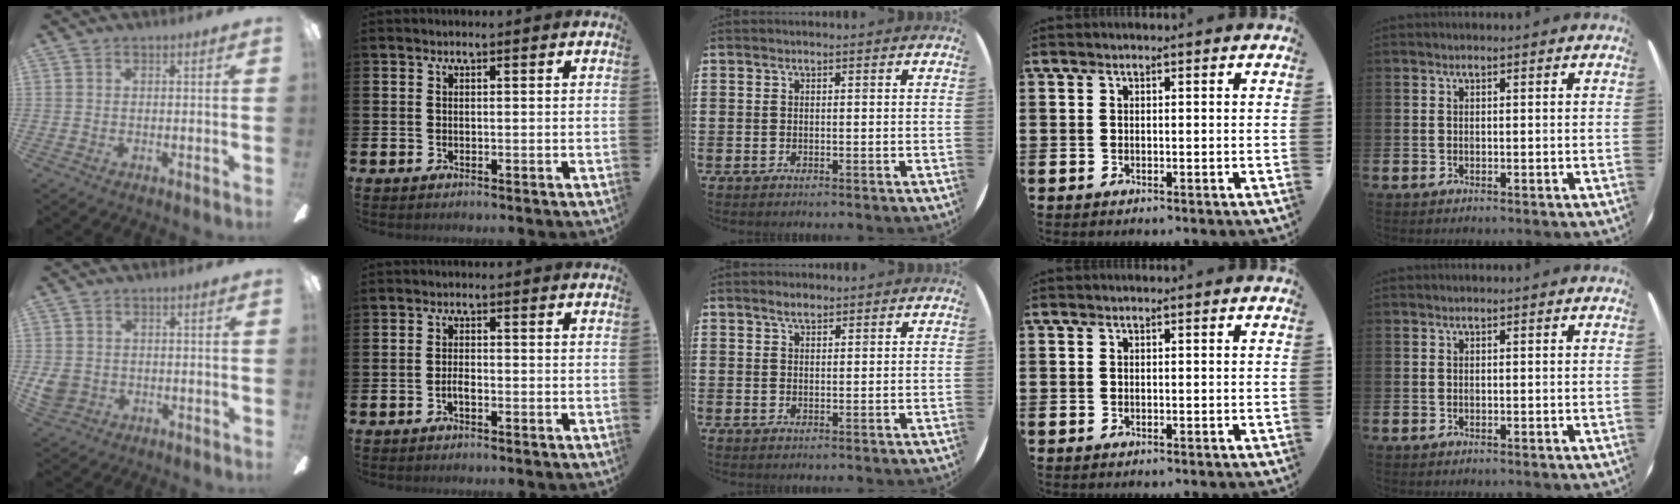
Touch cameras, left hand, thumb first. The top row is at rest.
{"thumb": {"total": 3.9, "force": [0.0, 3.6, 1.6], "torque": [-0.029, 0.004, 0.002]}, "index": {"total": 1.5, "force": [-0.6, 0.6, 1.2], "torque": [-0.024, 0.002, -0.013]}, "middle": {"total": 1.8, "force": [1.6, 0.6, 0.7], "torque": [-0.008, 0.001, 0.027]}}